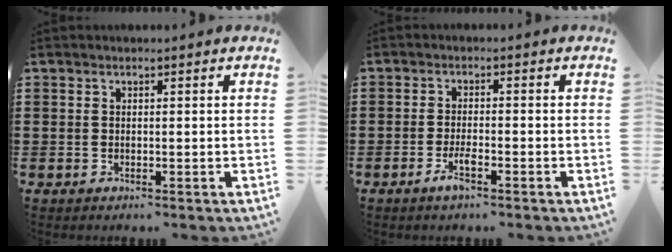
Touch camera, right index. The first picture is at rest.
{"total": 3.0, "force": [-1.8, 0.5, 2.4], "torque": [-0.055, -0.003, -0.036]}